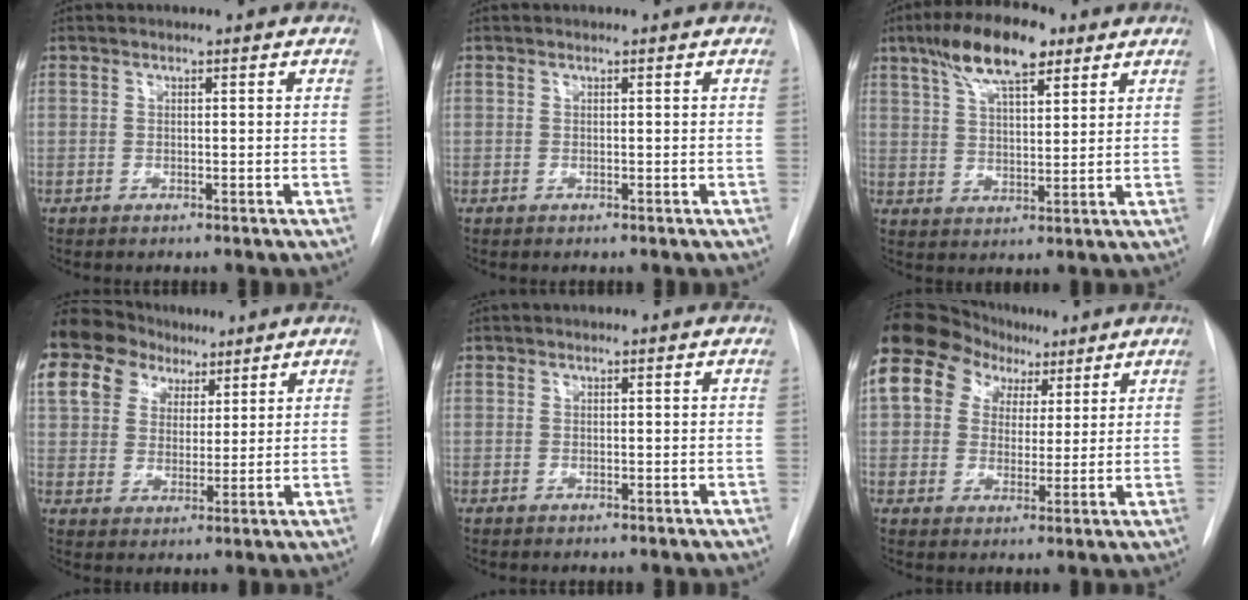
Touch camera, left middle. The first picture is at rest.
{"total": 0.0}
{"total": 11.1, "force": [6.9, 3.4, 8.1], "torque": [-0.152, 0.017, 0.121]}
{"total": 26.8, "force": [14.8, 19.2, 11.5], "torque": [-0.351, 0.105, 0.280]}
{"total": 0.0}
{"total": 20.0, "force": [9.6, 15.3, 8.7], "torque": [-0.227, 0.099, 0.181]}